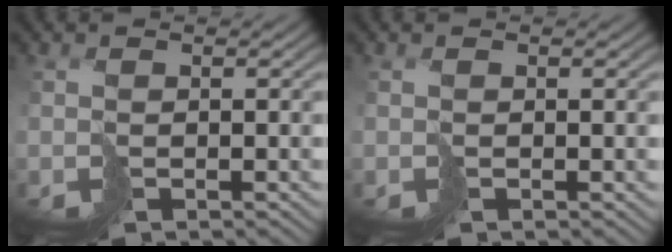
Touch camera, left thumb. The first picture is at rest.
{"total": 0.5, "force": [0.0, 0.0, 0.5], "torque": [-0.009, 0.001, -0.001]}